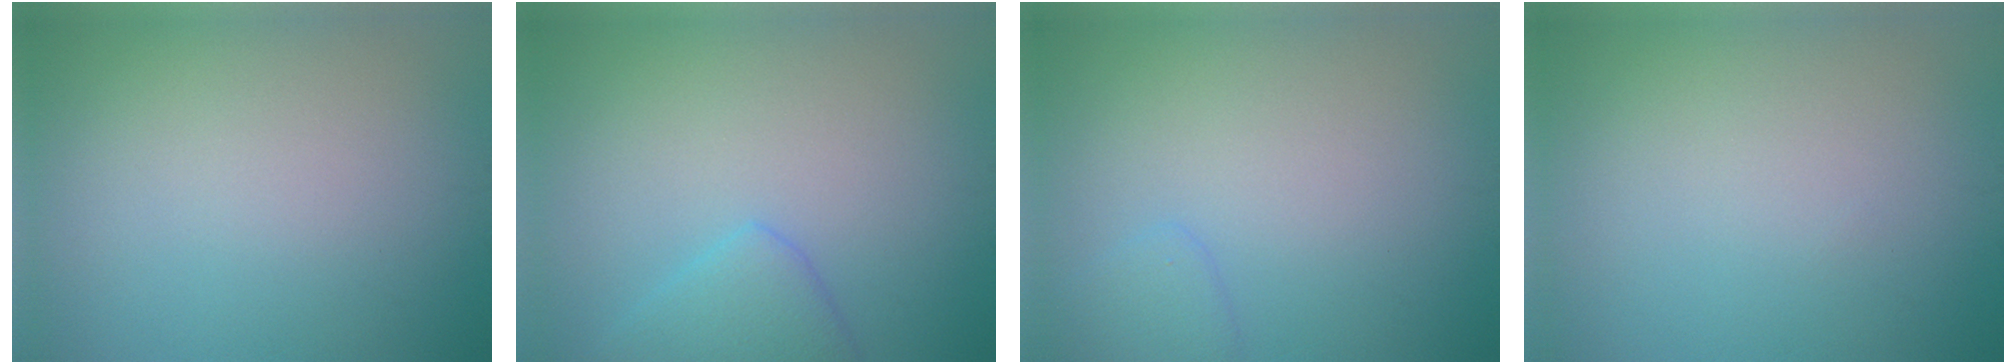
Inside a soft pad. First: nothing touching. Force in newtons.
{"total": 2.8, "press": 2.8, "slide": 0.2}
{"total": 1.5, "press": 1.4, "slide": 0.1}
{"total": 0.0}